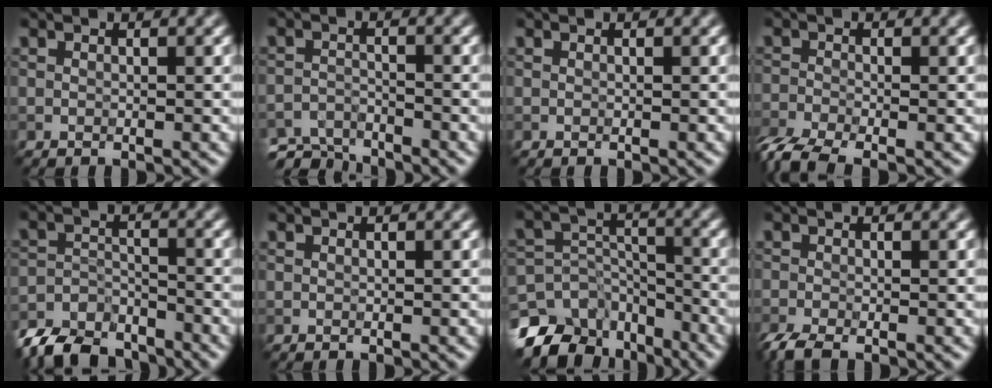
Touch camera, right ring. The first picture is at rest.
{"total": 4.6, "force": [-4.6, 0.7, 0.1], "torque": [-0.008, -0.007, -0.075]}
{"total": 0.0}
{"total": 4.4, "force": [-3.7, 1.0, 2.1], "torque": [-0.044, -0.011, -0.068]}
{"total": 6.6, "force": [-6.3, 1.8, 1.0], "torque": [-0.015, -0.007, -0.114]}
{"total": 0.0}
{"total": 9.7, "force": [-7.5, 5.6, 2.8], "torque": [-0.042, 0.002, -0.118]}
{"total": 2.4, "force": [-2.1, 0.2, 1.2], "torque": [-0.025, -0.003, -0.034]}